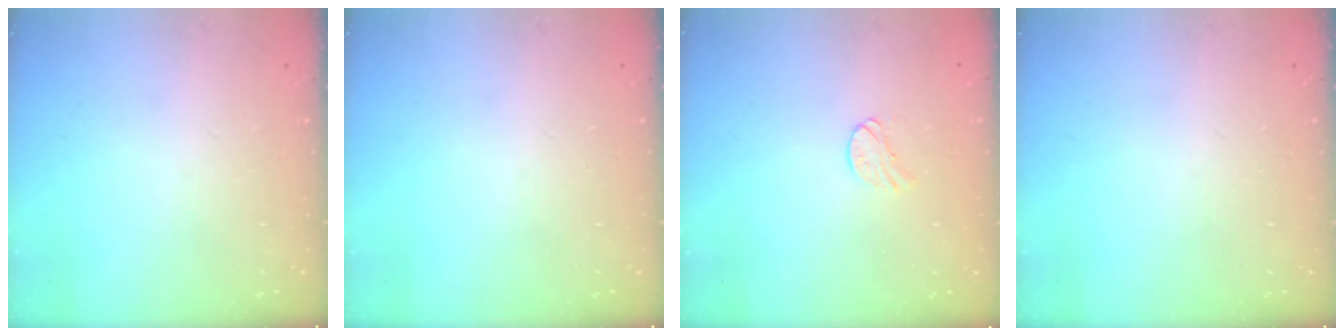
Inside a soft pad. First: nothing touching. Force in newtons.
{"total": 0.0}
{"total": 5.8, "press": 5.8, "slide": 0.5}
{"total": 0.0}